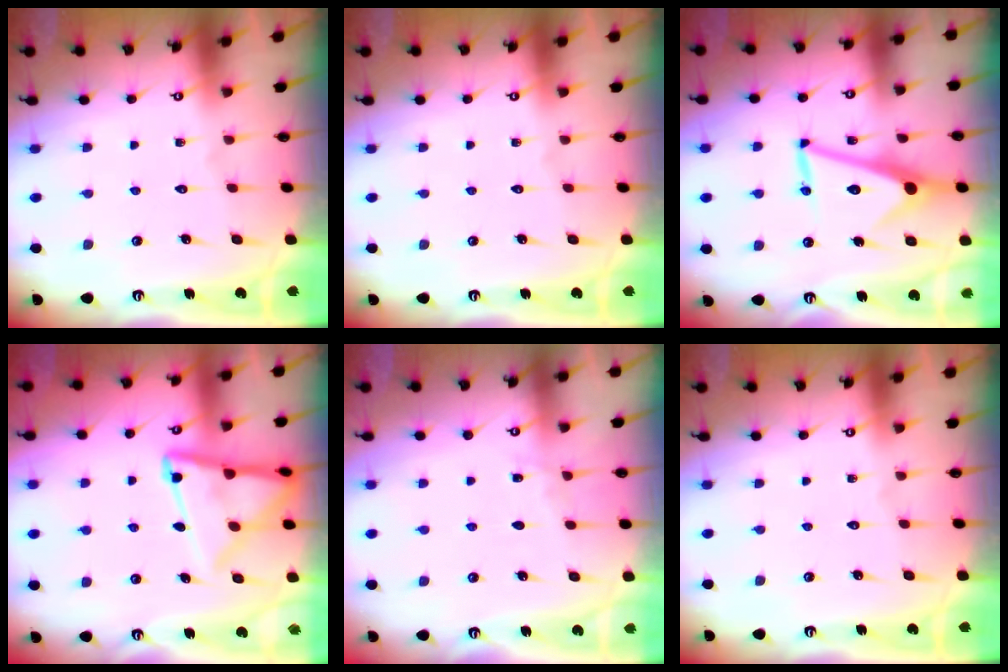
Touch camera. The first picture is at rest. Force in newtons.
{"total": 0.0}
{"total": 12.8, "press": 12.8, "slide": 0.5}
{"total": 13.1, "press": 13.1, "slide": 1.4}
{"total": 2.7, "press": 2.7, "slide": 0.4}
{"total": 0.0}